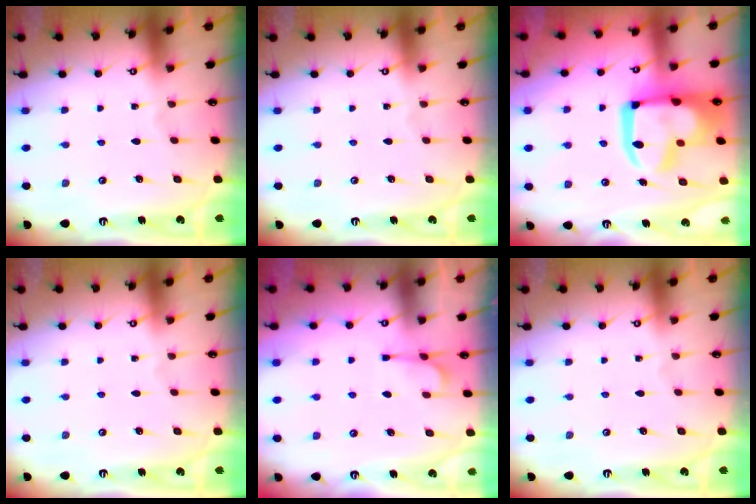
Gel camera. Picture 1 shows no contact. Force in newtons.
{"total": 0.0}
{"total": 21.1, "press": 21.0, "slide": 2.2}
{"total": 0.0}
{"total": 4.3, "press": 4.0, "slide": 1.4}
{"total": 0.0}